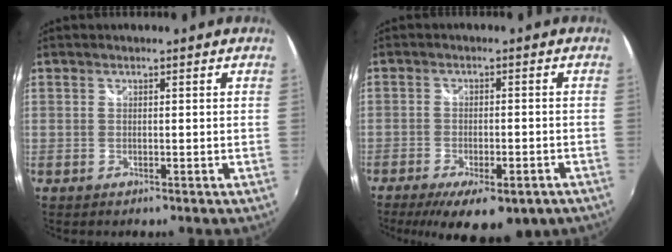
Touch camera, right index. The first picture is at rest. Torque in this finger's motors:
{"motor_torque": [1.55, -0.59, 0.72, 0.14]}